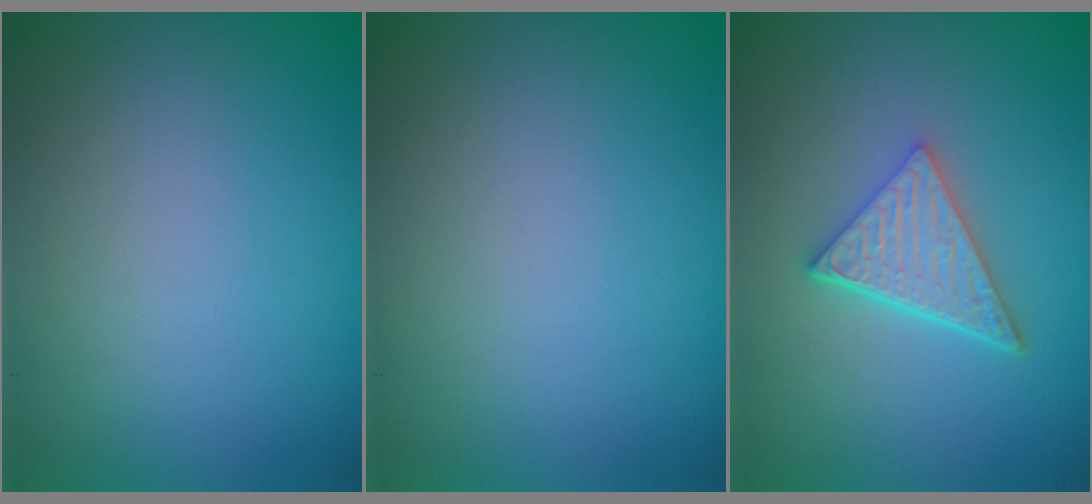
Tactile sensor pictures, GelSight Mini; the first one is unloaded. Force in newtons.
{"total": 0.0}
{"total": 4.7, "press": 3.4, "slide": 3.3}